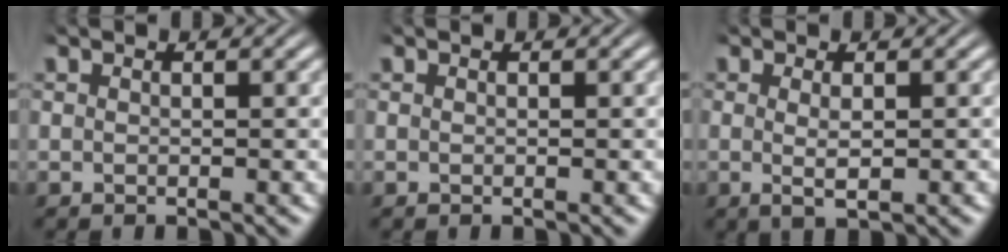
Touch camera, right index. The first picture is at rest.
{"total": 0.0}
{"total": 2.1, "force": [-0.4, 0.6, 2.0], "torque": [-0.041, -0.010, 0.001]}